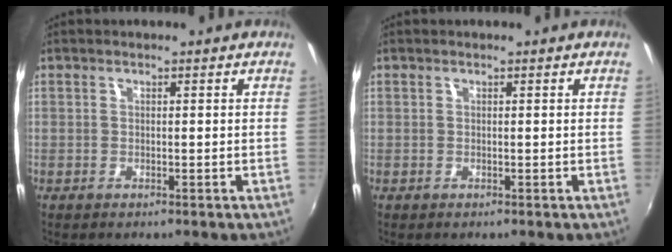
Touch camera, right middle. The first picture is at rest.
{"total": 0.0}